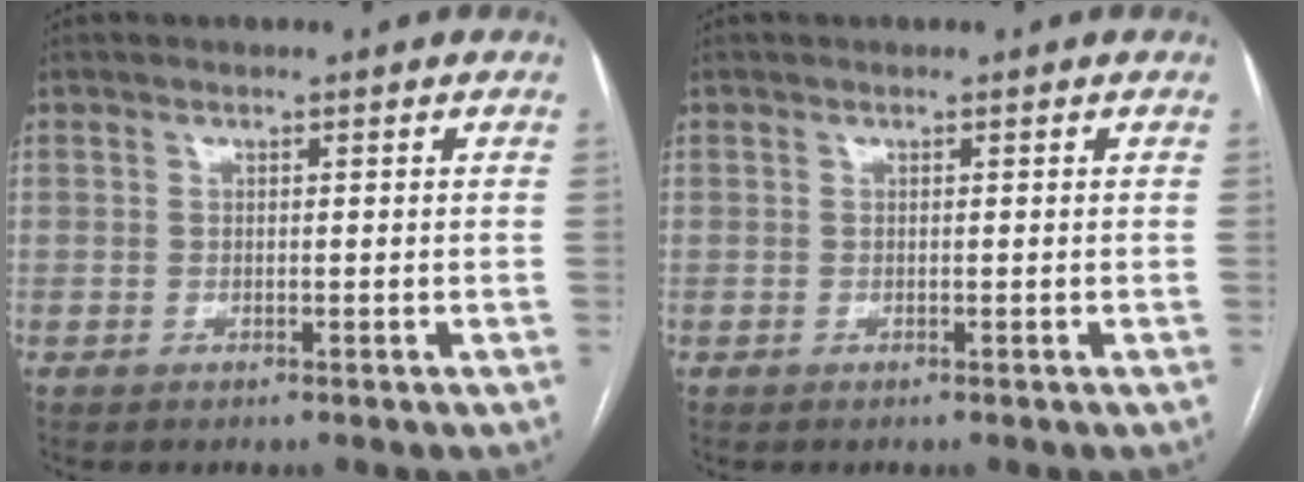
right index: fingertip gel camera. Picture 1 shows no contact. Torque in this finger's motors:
{"motor_torque": [0.14, 0.11, 0.00, 0.00]}